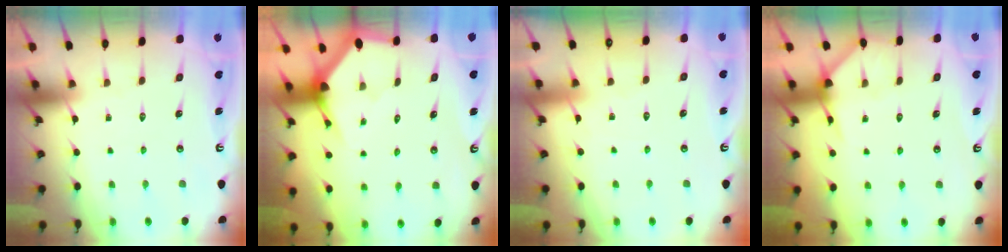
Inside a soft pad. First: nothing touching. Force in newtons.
{"total": 3.4, "press": 3.4, "slide": 0.1}
{"total": 1.8, "press": 1.8, "slide": 0.3}
{"total": 6.2, "press": 6.2, "slide": 0.5}